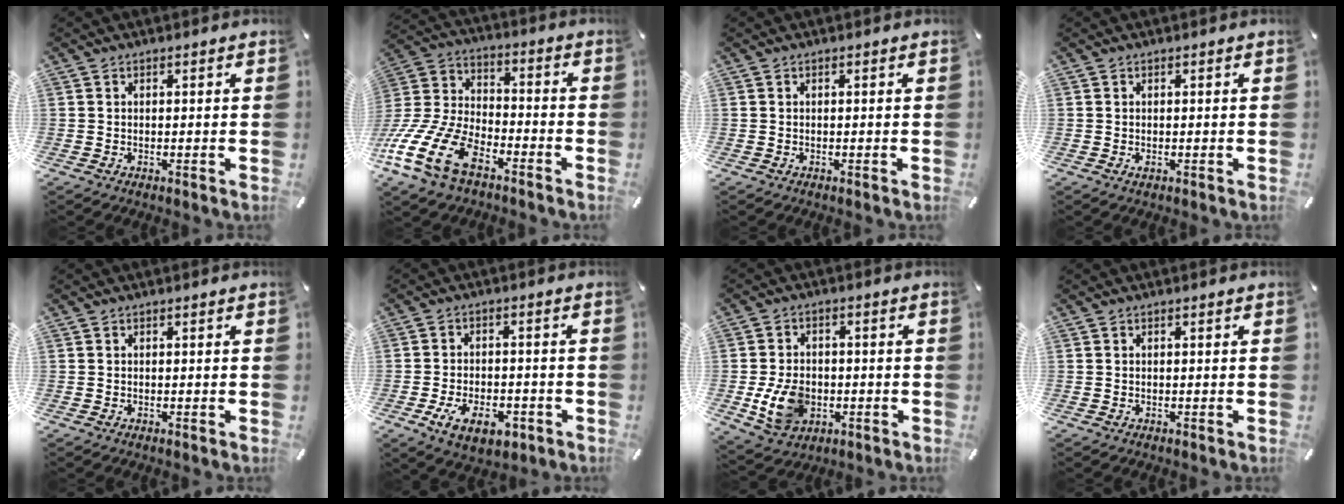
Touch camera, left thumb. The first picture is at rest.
{"total": 18.5, "force": [-11.0, 9.9, 11.1], "torque": [-0.234, 0.050, -0.199]}
{"total": 0.0}
{"total": 0.6, "force": [-0.1, 0.3, 0.6], "torque": [-0.010, -0.002, -0.002]}
{"total": 0.0}
{"total": 8.6, "force": [-3.8, 4.8, 6.1], "torque": [-0.101, 0.014, -0.062]}
{"total": 9.5, "force": [-2.0, 7.4, 5.7], "torque": [-0.115, 0.007, -0.034]}
{"total": 0.0}